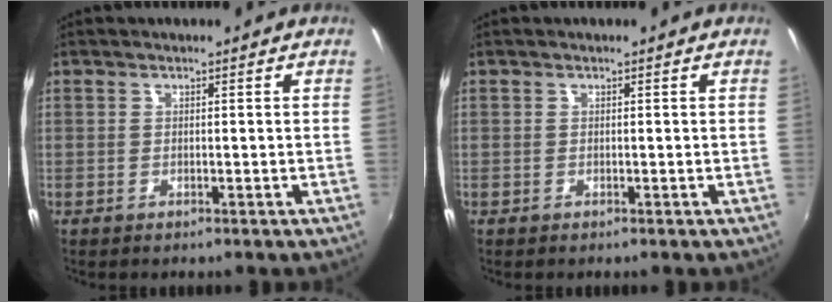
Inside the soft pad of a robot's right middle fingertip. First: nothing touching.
{"total": 0.0}